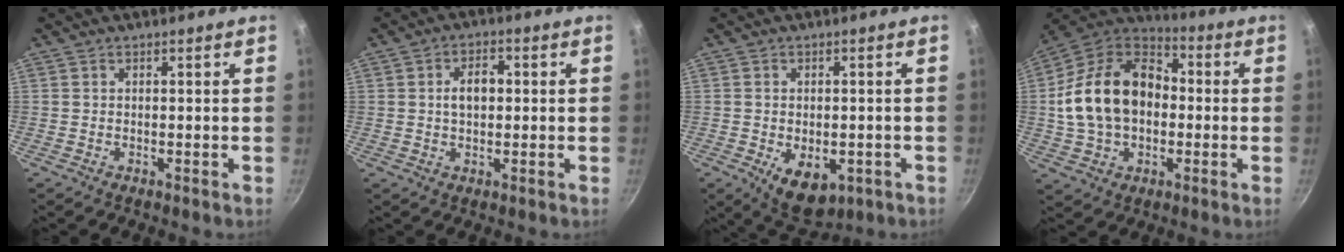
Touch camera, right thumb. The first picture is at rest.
{"total": 5.2, "force": [0.5, 3.3, 4.0], "torque": [-0.049, 0.013, 0.004]}
{"total": 8.7, "force": [-2.6, 5.3, 6.4], "torque": [-0.073, -0.003, -0.019]}
{"total": 20.8, "force": [0.1, 14.6, 14.9], "torque": [-0.243, 0.042, -0.005]}